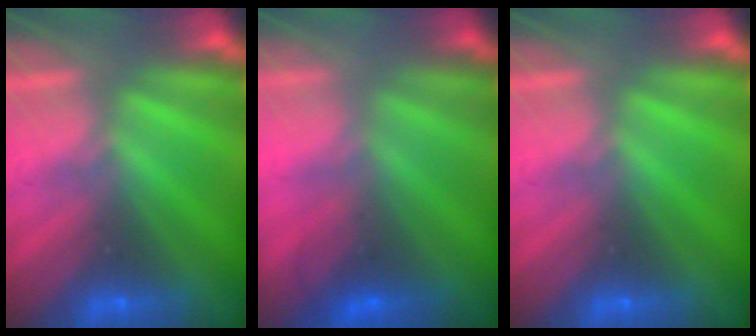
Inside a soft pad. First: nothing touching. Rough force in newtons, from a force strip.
{"total": 3.0}
{"total": 0.0}